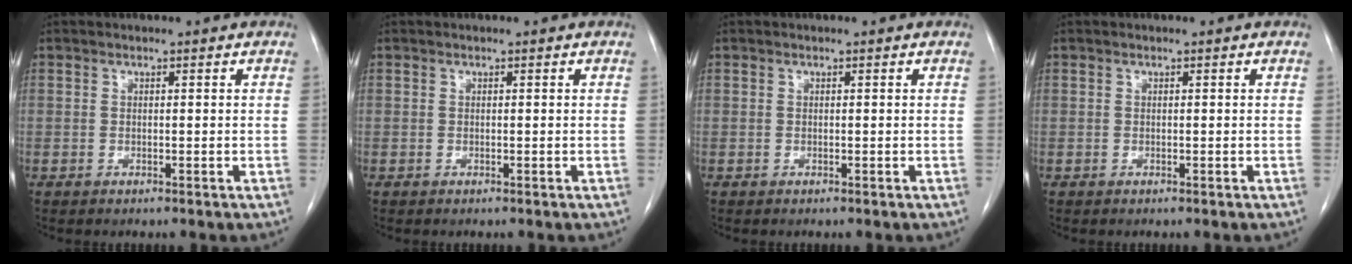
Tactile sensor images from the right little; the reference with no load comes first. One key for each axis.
{"total": 0.0}
{"total": 0.0}
{"total": 0.0}